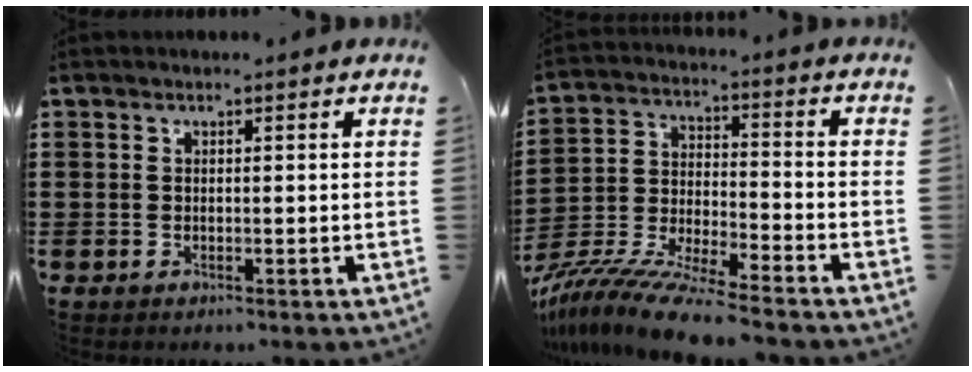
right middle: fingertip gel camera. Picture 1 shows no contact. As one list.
[{"total": 10.5, "force": [-9.8, -0.3, 3.9], "torque": [-0.077, 0.004, -0.193]}]